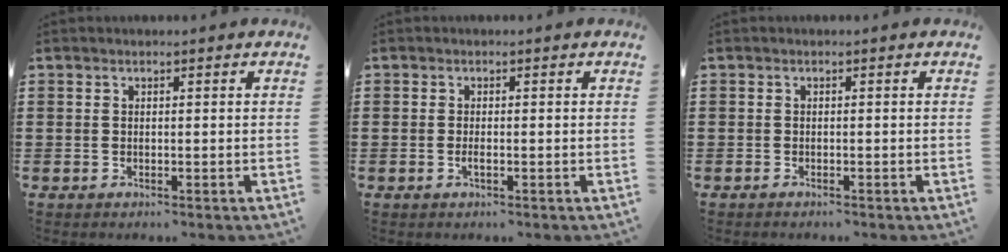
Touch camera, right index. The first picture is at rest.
{"total": 1.0, "force": [-0.4, 0.2, 0.9], "torque": [-0.016, -0.003, -0.005]}
{"total": 0.5, "force": [-0.5, 0.0, 0.1], "torque": [-0.002, -0.003, -0.010]}